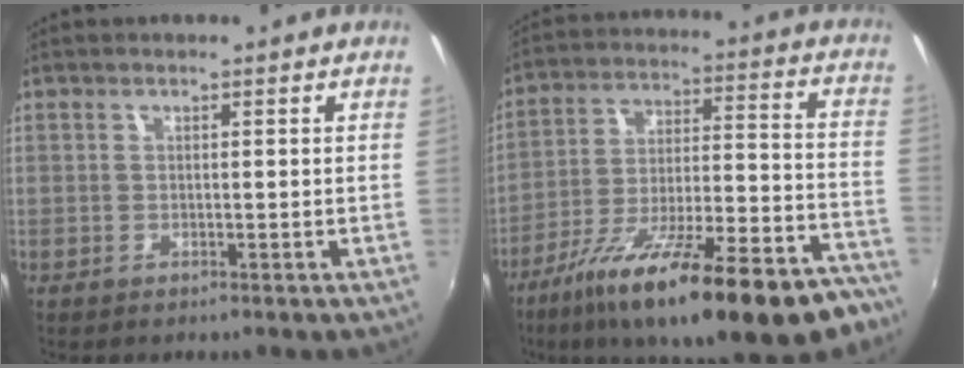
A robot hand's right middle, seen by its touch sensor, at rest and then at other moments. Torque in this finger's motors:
{"motor_torque": [1.10, -1.04, 0.68, 0.21]}